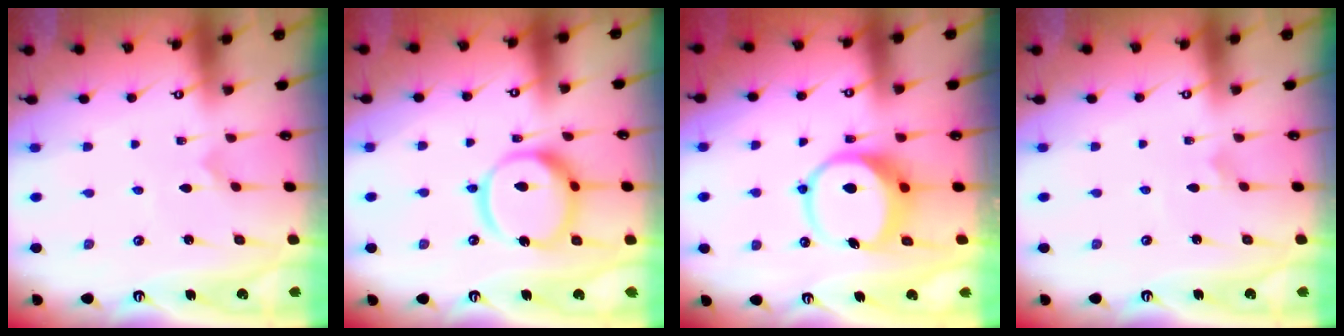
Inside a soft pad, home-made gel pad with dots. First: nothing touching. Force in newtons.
{"total": 15.6, "press": 15.5, "slide": 1.8}
{"total": 10.4, "press": 10.4, "slide": 1.3}
{"total": 2.1, "press": 2.1, "slide": 0.1}